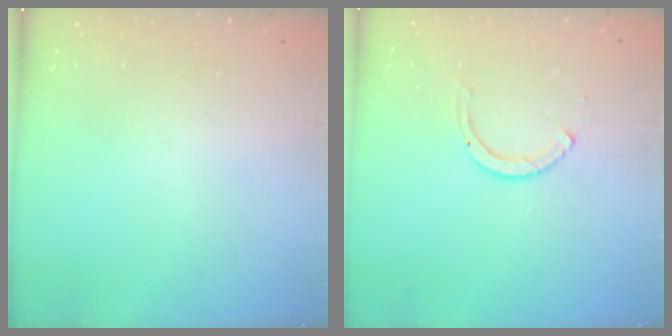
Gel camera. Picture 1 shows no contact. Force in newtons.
{"total": 2.6, "press": 2.6, "slide": 0.3}